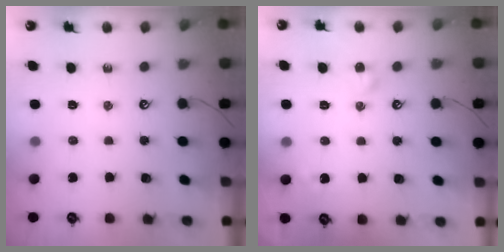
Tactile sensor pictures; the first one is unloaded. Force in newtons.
{"total": 5.2, "press": 5.1, "slide": 0.9}